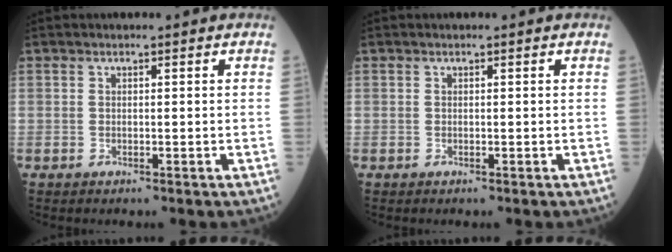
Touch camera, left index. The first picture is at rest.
{"total": 0.0}